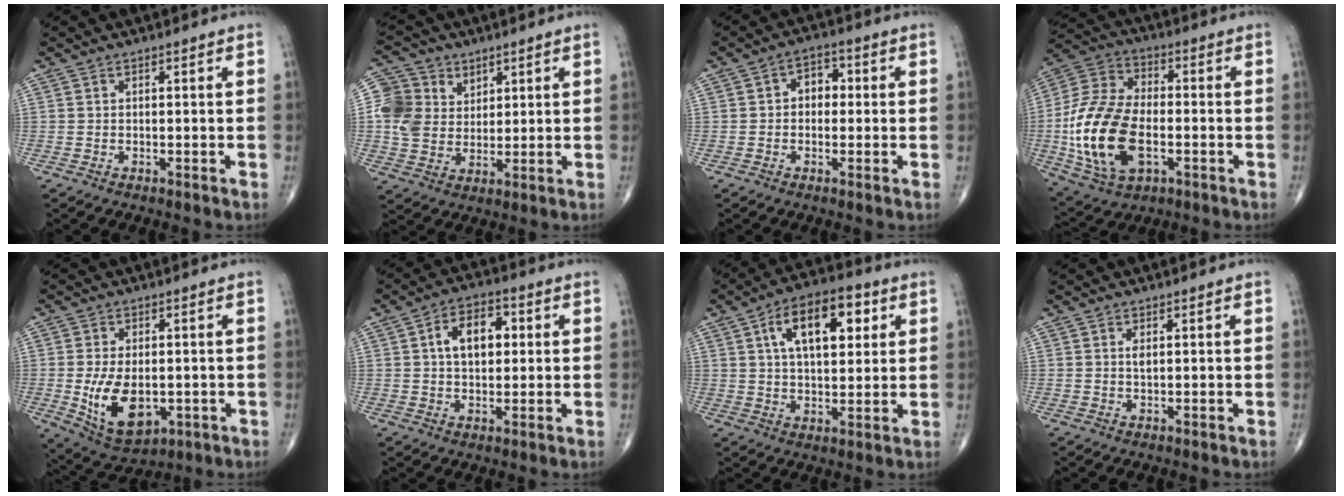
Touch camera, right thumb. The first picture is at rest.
{"total": 9.6, "force": [3.4, 8.2, 3.6], "torque": [-0.048, -0.008, 0.068]}
{"total": 4.8, "force": [0.3, 3.5, 3.2], "torque": [-0.025, 0.016, -0.004]}
{"total": 20.3, "force": [-3.8, 11.6, 16.1], "torque": [-0.328, 0.010, -0.065]}
{"total": 11.8, "force": [-1.9, 6.8, 9.4], "torque": [-0.152, -0.010, -0.012]}
{"total": 9.2, "force": [1.9, 5.6, 7.1], "torque": [-0.099, 0.012, 0.027]}
{"total": 14.7, "force": [5.0, 7.3, 11.7], "torque": [-0.163, 0.001, 0.077]}
{"total": 1.3, "force": [0.4, 0.6, 1.1], "torque": [-0.018, -0.001, 0.009]}